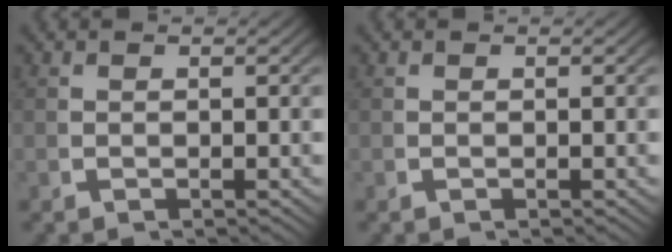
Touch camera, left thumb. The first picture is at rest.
{"total": 0.0}